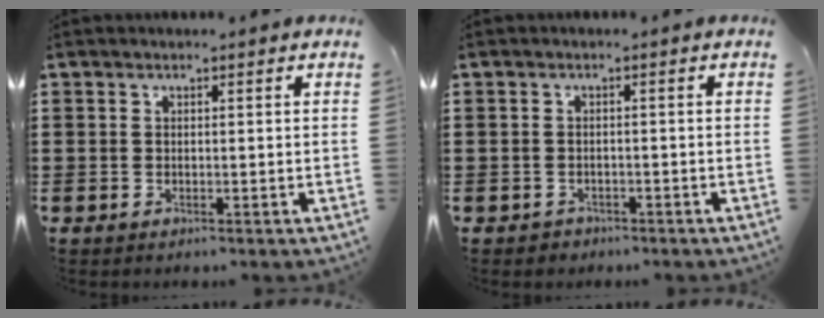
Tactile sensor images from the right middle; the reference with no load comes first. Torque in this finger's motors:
{"motor_torque": [0.40, -0.10, 0.04, 0.01]}